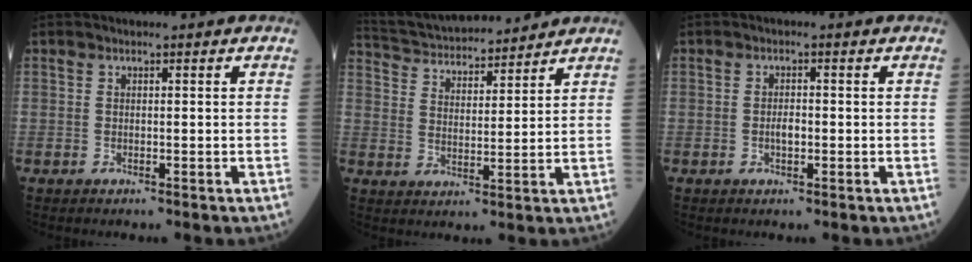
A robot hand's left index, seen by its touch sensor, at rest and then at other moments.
{"total": 14.7, "force": [13.8, 2.3, 4.5], "torque": [-0.085, 0.030, 0.231]}
{"total": 1.7, "force": [-0.5, 0.7, 1.5], "torque": [-0.027, 0.000, -0.009]}